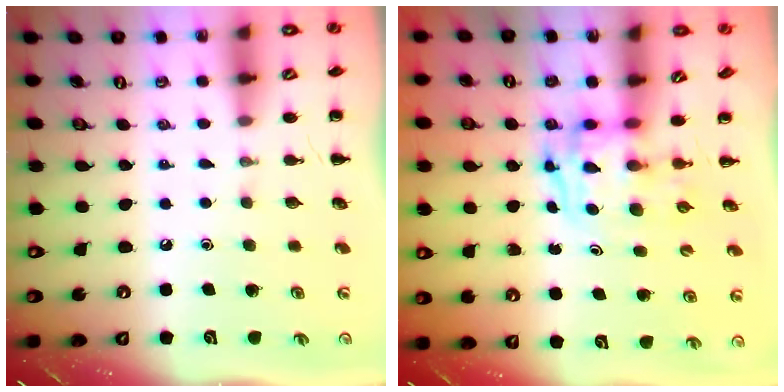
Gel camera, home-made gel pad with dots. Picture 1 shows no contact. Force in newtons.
{"total": 3.3, "press": 3.2, "slide": 0.6}